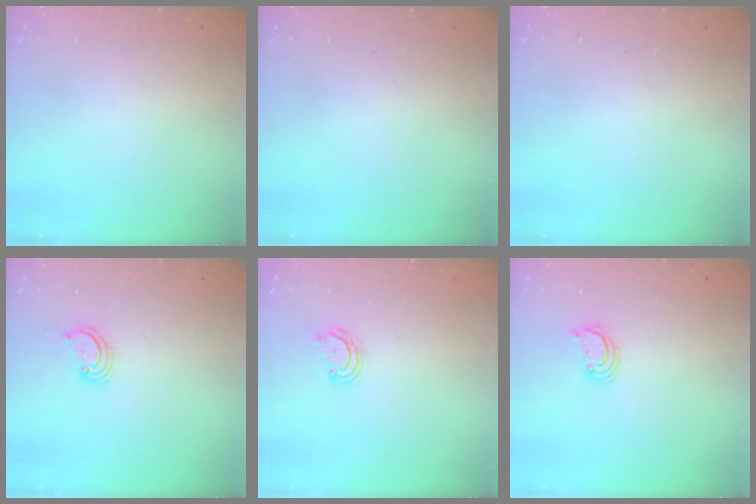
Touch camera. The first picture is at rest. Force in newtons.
{"total": 0.0}
{"total": 0.0}
{"total": 2.8, "press": 2.8, "slide": 0.3}
{"total": 4.1, "press": 4.1, "slide": 0.6}
{"total": 2.4, "press": 2.4, "slide": 0.3}